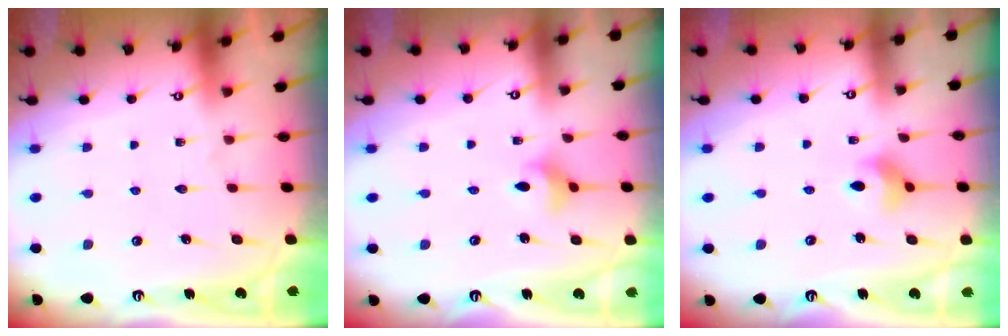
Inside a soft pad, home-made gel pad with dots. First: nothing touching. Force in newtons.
{"total": 4.1, "press": 4.1, "slide": 0.8}
{"total": 6.1, "press": 5.9, "slide": 1.8}